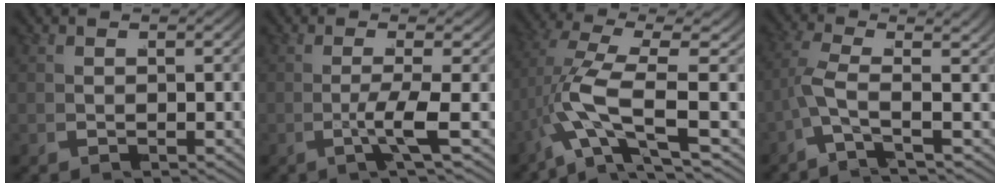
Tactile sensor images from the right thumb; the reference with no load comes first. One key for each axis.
{"total": 2.8, "fx": -0.7, "fy": -0.1, "fz": 2.7, "tx": -0.061, "ty": 0.003, "tz": -0.022}
{"total": 5.7, "fx": -1.5, "fy": 1.7, "fz": 5.3, "tx": -0.127, "ty": -0.023, "tz": -0.016}
{"total": 4.5, "fx": -0.7, "fy": 1.2, "fz": 4.3, "tx": -0.091, "ty": 0.001, "tz": -0.026}